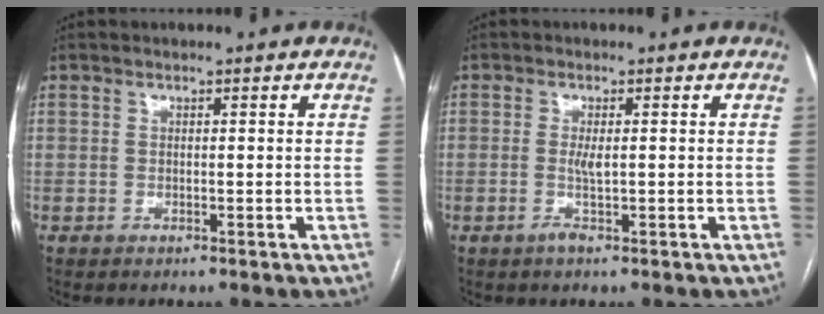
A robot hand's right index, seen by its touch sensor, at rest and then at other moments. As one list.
[{"total": 1.9, "force": [-0.3, 0.2, 1.8], "torque": [-0.039, -0.002, -0.005]}]